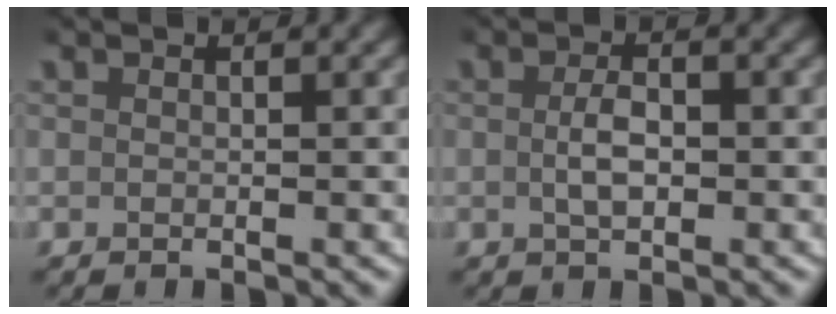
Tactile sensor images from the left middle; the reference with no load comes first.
{"total": 2.3, "force": [-0.2, 1.2, 2.0], "torque": [-0.040, -0.002, -0.002]}